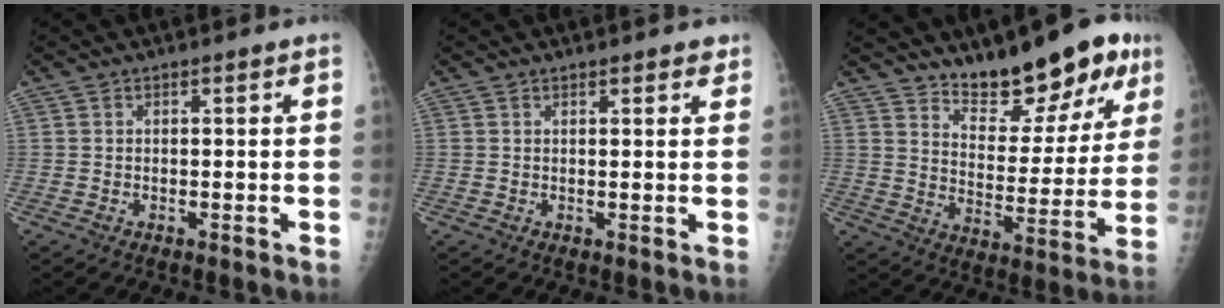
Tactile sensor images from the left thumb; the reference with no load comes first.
{"total": 2.0, "force": [1.6, 0.8, 0.9], "torque": [0.005, -0.005, 0.015]}
{"total": 15.8, "force": [11.5, 5.6, 9.2], "torque": [-0.082, -0.078, 0.180]}